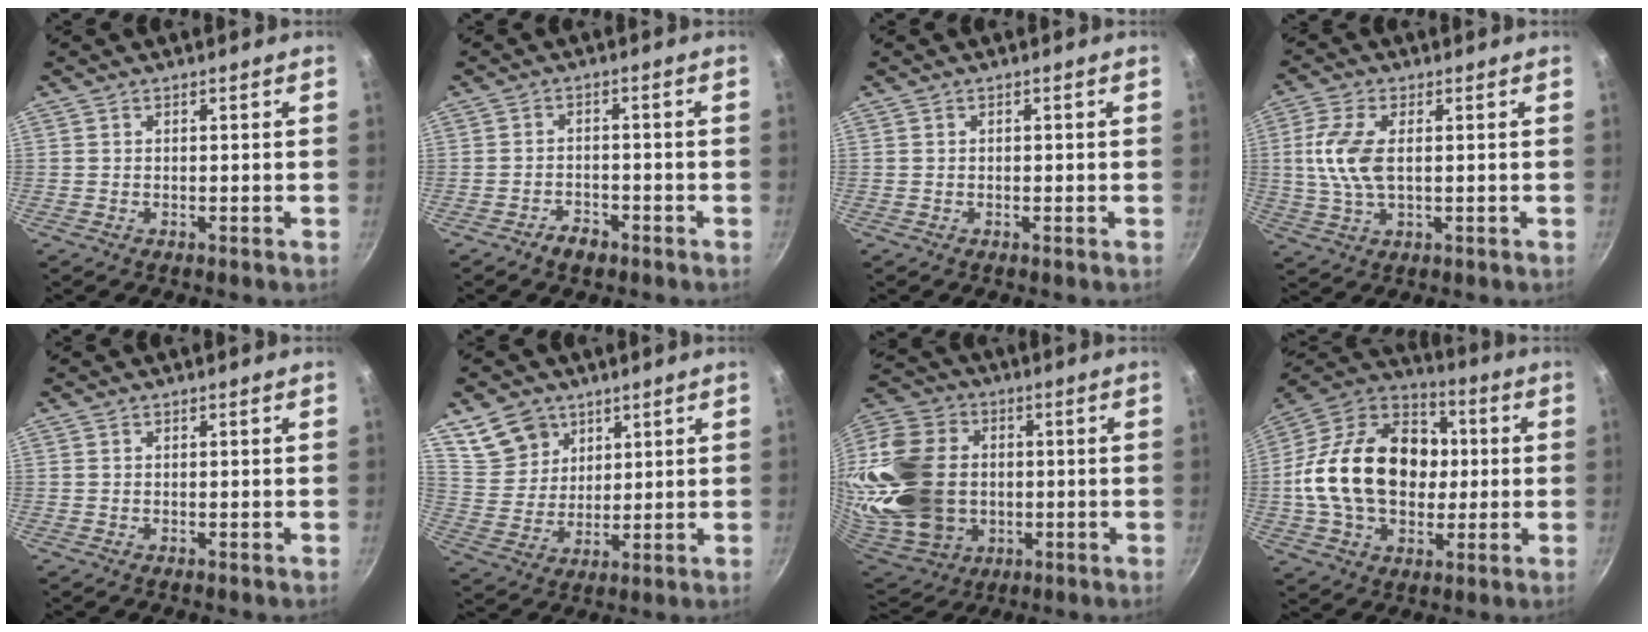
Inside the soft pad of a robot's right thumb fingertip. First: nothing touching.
{"total": 3.4, "force": [-2.5, 1.9, 1.4], "torque": [-0.013, 0.025, -0.037]}
{"total": 0.0}
{"total": 8.8, "force": [0.8, 4.4, 7.6], "torque": [-0.159, 0.004, 0.014]}
{"total": 0.0}
{"total": 9.7, "force": [5.9, 7.1, 2.9], "torque": [-0.025, -0.022, 0.122]}
{"total": 29.3, "force": [-0.2, 22.3, 18.9], "torque": [-0.416, 0.018, 0.011]}
{"total": 24.1, "force": [0.6, 17.3, 16.7], "torque": [-0.255, 0.033, 0.000]}